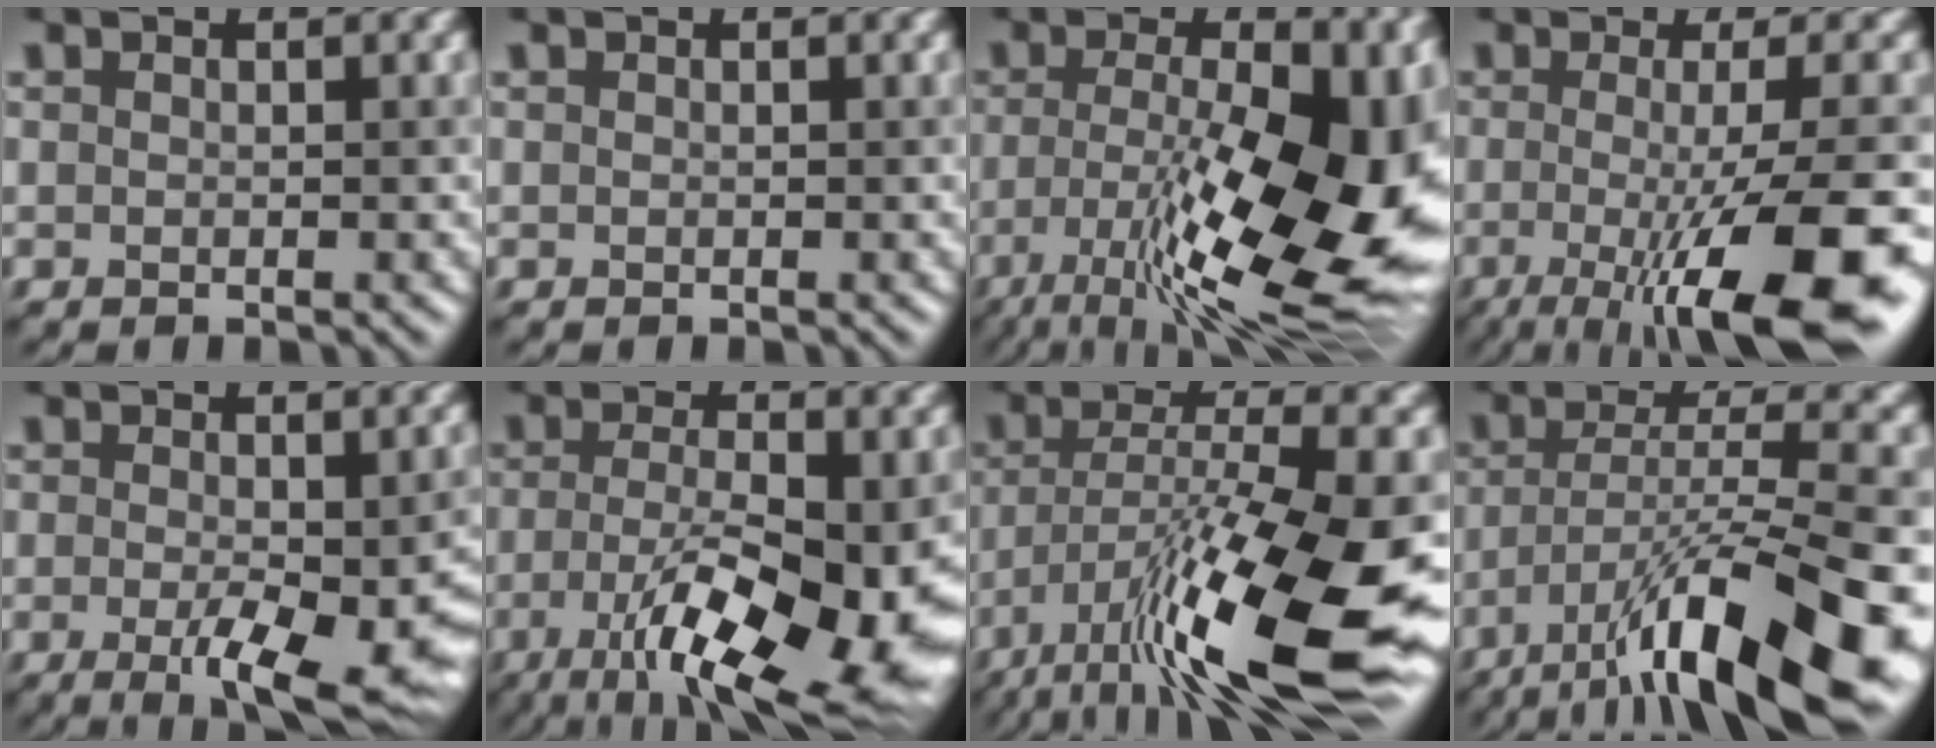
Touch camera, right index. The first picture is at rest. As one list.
[{"total": 0.0}, {"total": 16.2, "force": [-4.8, 6.1, 14.2], "torque": [-0.221, -0.029, -0.069]}, {"total": 12.6, "force": [-3.2, 3.0, 11.8], "torque": [-0.158, -0.022, -0.047]}, {"total": 9.2, "force": [-3.1, 2.8, 8.1], "torque": [-0.129, -0.016, -0.038]}, {"total": 13.4, "force": [-5.3, 4.4, 11.5], "torque": [-0.202, -0.028, -0.082]}, {"total": 16.6, "force": [-7.8, 4.3, 14.0], "torque": [-0.254, -0.018, -0.132]}, {"total": 14.8, "force": [-8.3, 3.7, 11.7], "torque": [-0.195, 0.001, -0.136]}]